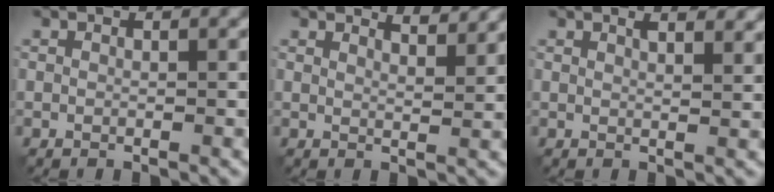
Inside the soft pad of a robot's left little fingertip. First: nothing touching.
{"total": 3.4, "force": [3.2, 0.6, 1.2], "torque": [-0.011, 0.001, 0.036]}
{"total": 3.4, "force": [2.3, 1.2, 2.1], "torque": [-0.009, 0.008, 0.014]}